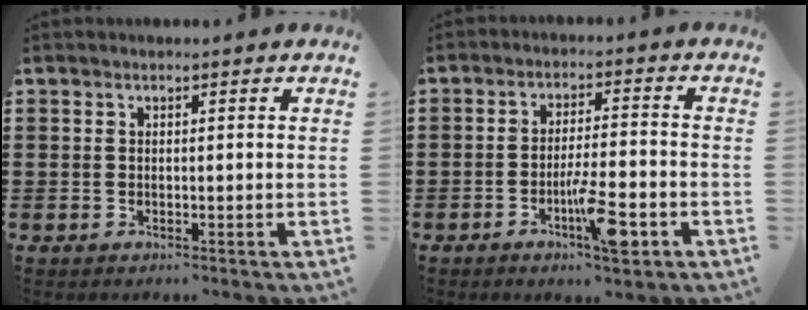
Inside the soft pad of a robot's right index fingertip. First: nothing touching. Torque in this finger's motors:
{"motor_torque": [2.07, 0.08, 0.59, 0.17]}